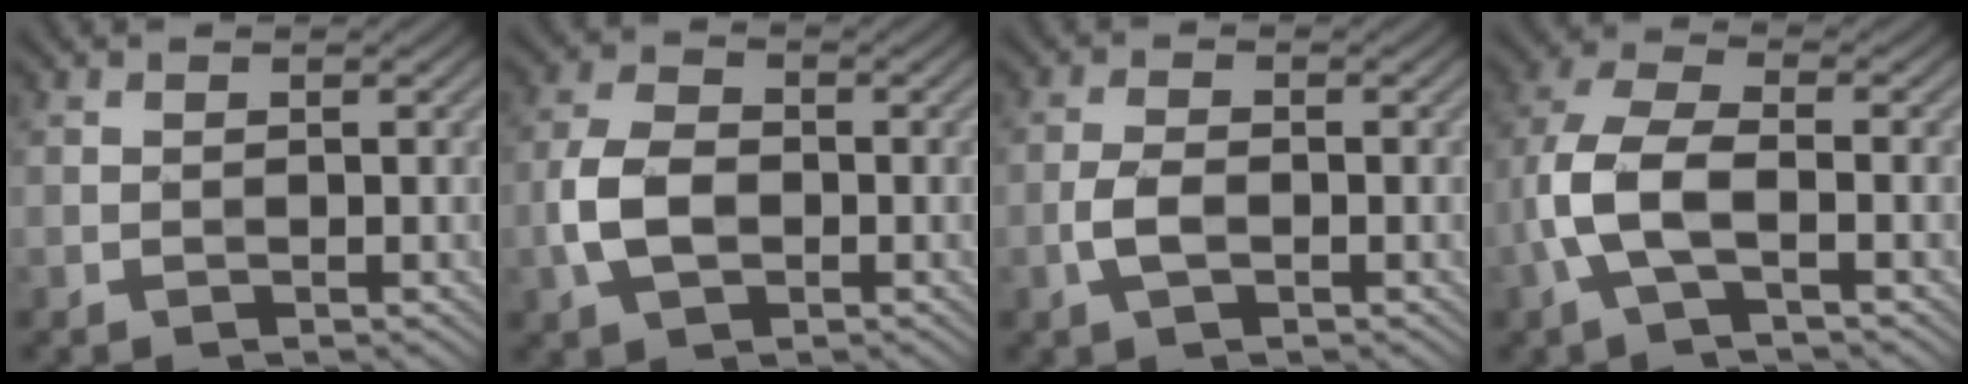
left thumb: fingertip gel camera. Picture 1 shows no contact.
{"total": 5.9, "force": [-1.4, 3.7, 4.3], "torque": [-0.104, 0.000, -0.031]}
{"total": 2.9, "force": [-1.1, 1.2, 2.4], "torque": [-0.057, 0.000, -0.026]}
{"total": 7.0, "force": [-2.1, 2.7, 6.1], "torque": [-0.148, 0.010, -0.050]}